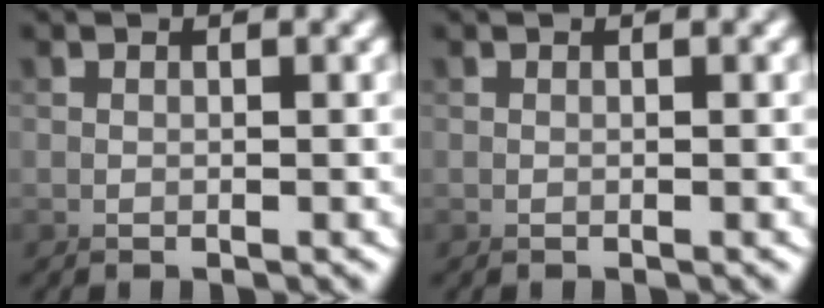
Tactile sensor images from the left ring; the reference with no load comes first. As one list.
[{"total": 0.0}]